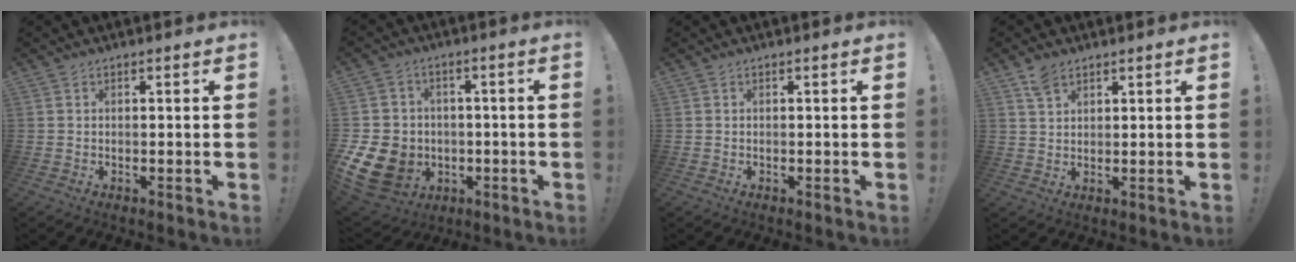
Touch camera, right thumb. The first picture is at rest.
{"total": 13.4, "force": [-3.3, 11.4, 6.2], "torque": [-0.127, 0.019, -0.055]}
{"total": 0.0}
{"total": 4.2, "force": [3.0, 2.2, 2.0], "torque": [-0.037, -0.009, 0.057]}